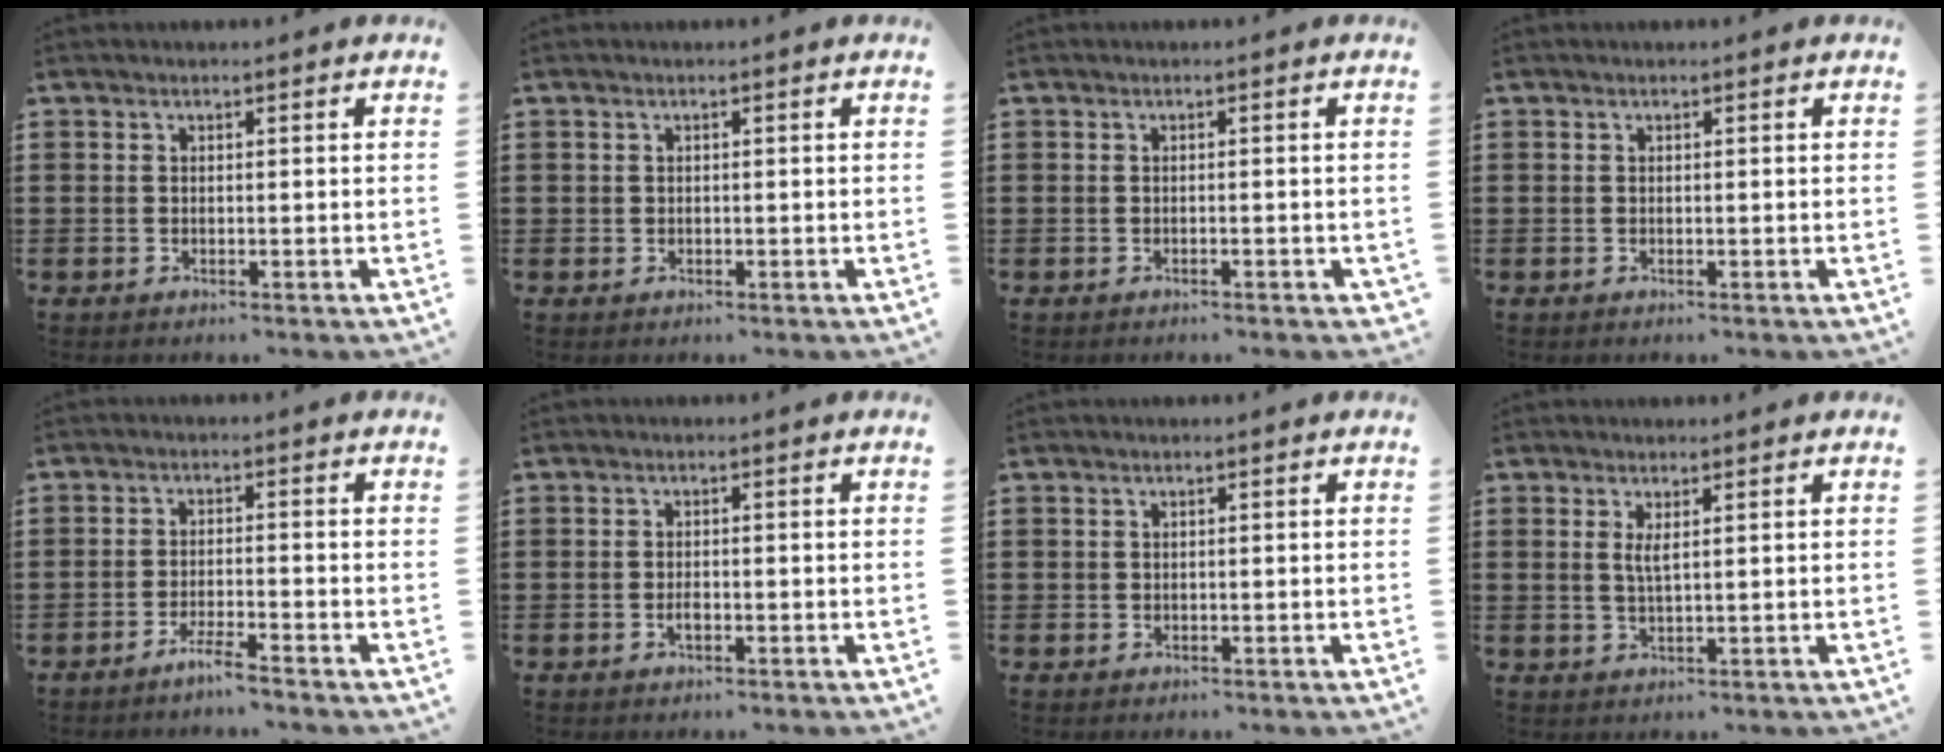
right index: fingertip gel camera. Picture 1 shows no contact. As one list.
[{"total": 0.6, "force": [-0.1, 0.6, 0.1], "torque": [-0.002, 0.005, -0.004]}, {"total": 0.5, "force": [-0.3, 0.0, 0.4], "torque": [-0.010, -0.006, -0.005]}, {"total": 0.0}, {"total": 3.1, "force": [-2.7, -0.2, 1.6], "torque": [-0.032, 0.000, -0.051]}, {"total": 1.5, "force": [-0.7, 0.7, 1.2], "torque": [-0.024, -0.001, -0.012]}, {"total": 0.5, "force": [0.1, 0.5, 0.0], "torque": [-0.001, 0.005, 0.000]}, {"total": 2.1, "force": [0.8, 0.5, 1.9], "torque": [-0.041, 0.002, 0.013]}]